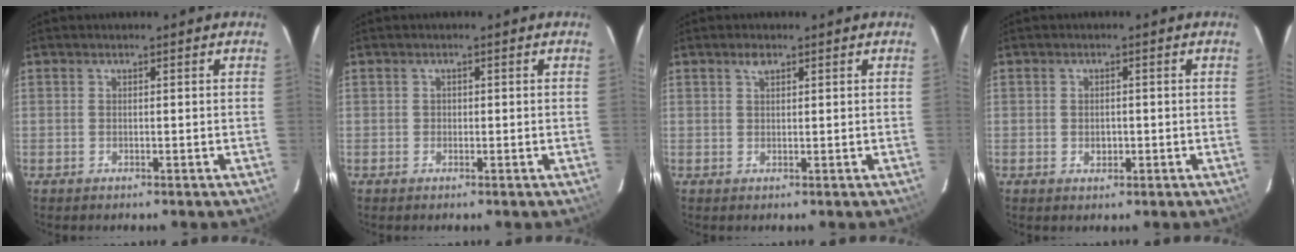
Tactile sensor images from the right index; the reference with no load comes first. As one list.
[{"total": 0.7, "force": [-0.2, 0.6, 0.0], "torque": [0.003, 0.001, -0.005]}, {"total": 1.6, "force": [1.0, 0.8, 1.0], "torque": [-0.018, 0.005, 0.017]}, {"total": 2.1, "force": [-0.4, 1.7, 1.2], "torque": [-0.017, 0.002, -0.005]}]